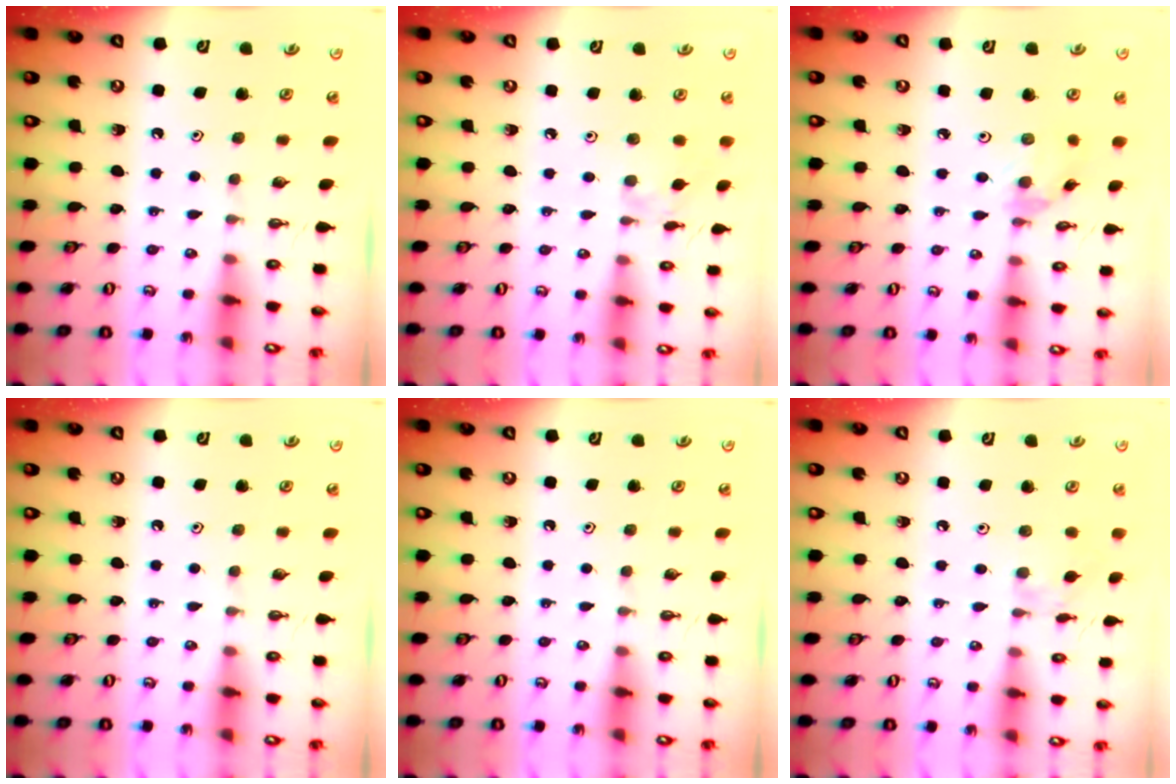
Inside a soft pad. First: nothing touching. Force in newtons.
{"total": 2.0, "press": 1.9, "slide": 0.5}
{"total": 1.8, "press": 1.8, "slide": 0.2}
{"total": 0.0}
{"total": 0.0}
{"total": 3.4, "press": 3.4, "slide": 0.5}